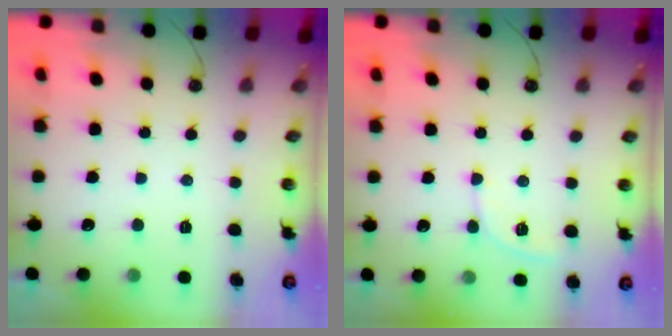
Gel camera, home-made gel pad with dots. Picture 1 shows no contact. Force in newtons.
{"total": 4.5, "press": 4.5, "slide": 0.6}